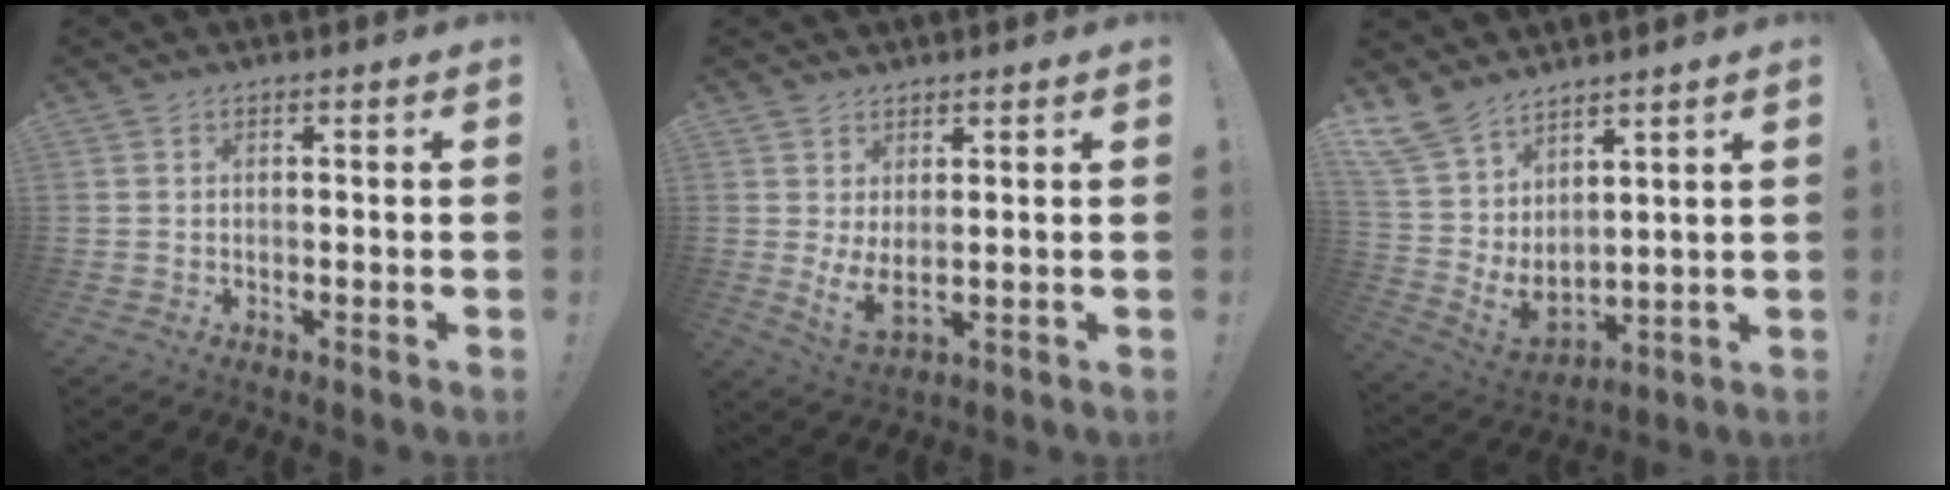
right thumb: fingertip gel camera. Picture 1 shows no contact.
{"total": 5.0, "force": [2.1, 1.6, 4.2], "torque": [-0.060, -0.025, 0.040]}
{"total": 8.5, "force": [6.5, 4.2, 3.5], "torque": [-0.091, -0.070, 0.127]}